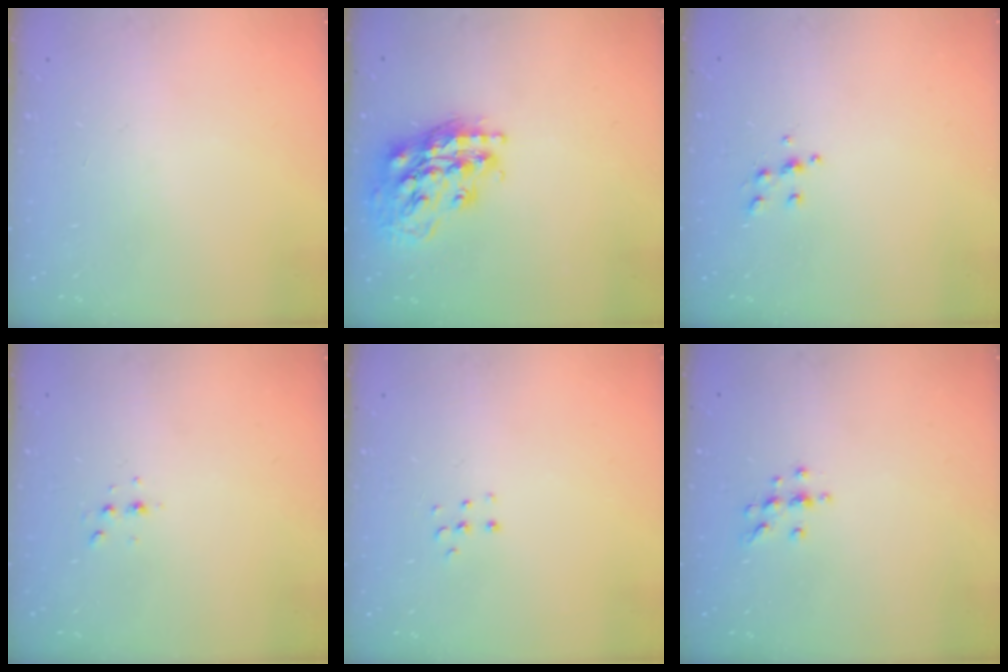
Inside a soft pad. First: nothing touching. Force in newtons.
{"total": 18.4, "press": 18.3, "slide": 1.7}
{"total": 5.2, "press": 5.0, "slide": 1.1}
{"total": 2.8, "press": 2.8, "slide": 0.7}
{"total": 3.8, "press": 3.8, "slide": 0.6}
{"total": 6.3, "press": 6.2, "slide": 0.7}